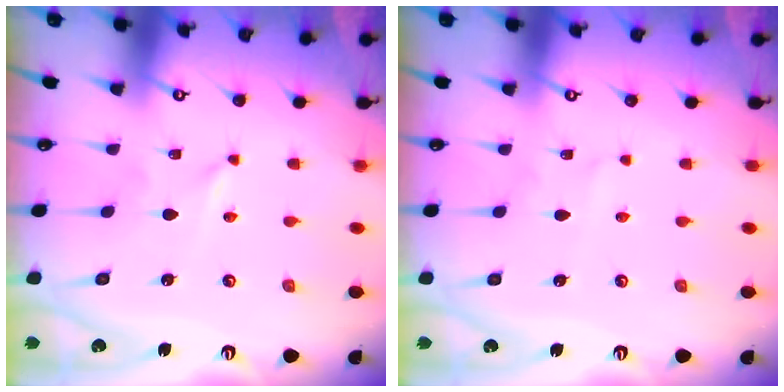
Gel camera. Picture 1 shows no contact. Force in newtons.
{"total": 2.7, "press": 2.7, "slide": 0.3}